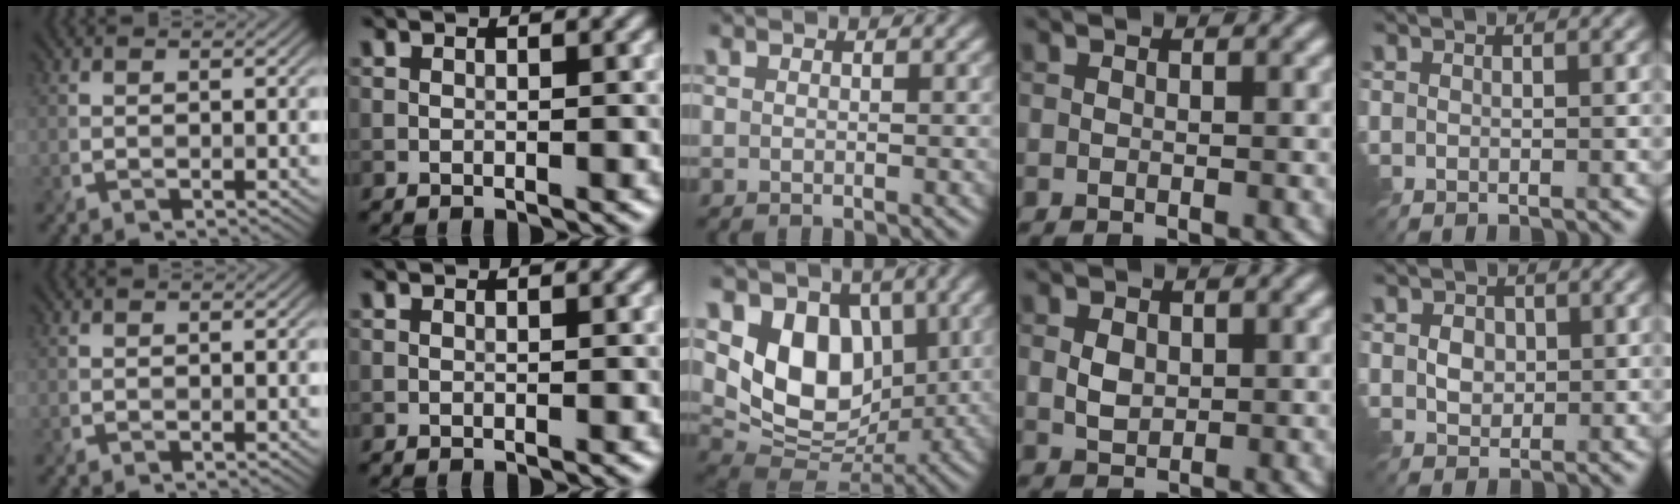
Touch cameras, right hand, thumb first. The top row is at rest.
{"middle": {"total": 8.7, "force": [2.1, 6.4, 5.4], "torque": [-0.094, -0.021, 0.035]}, "ring": {"total": 1.7, "force": [0.3, 1.3, 1.1], "torque": [-0.023, 0.000, 0.006]}, "little": {"total": 1.9, "force": [0.1, 1.6, 1.1], "torque": [-0.027, -0.001, -0.004]}}